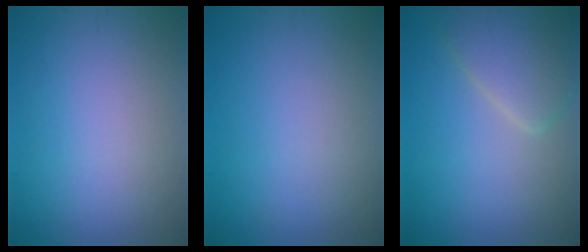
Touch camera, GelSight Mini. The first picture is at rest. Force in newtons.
{"total": 0.0}
{"total": 4.5, "press": 4.5, "slide": 0.2}